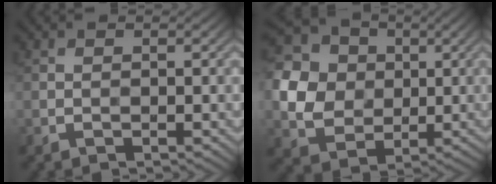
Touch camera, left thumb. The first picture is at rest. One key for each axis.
{"total": 13.4, "fx": 2.3, "fy": 11.6, "fz": 6.3, "tx": -0.205, "ty": 0.025, "tz": 0.035}